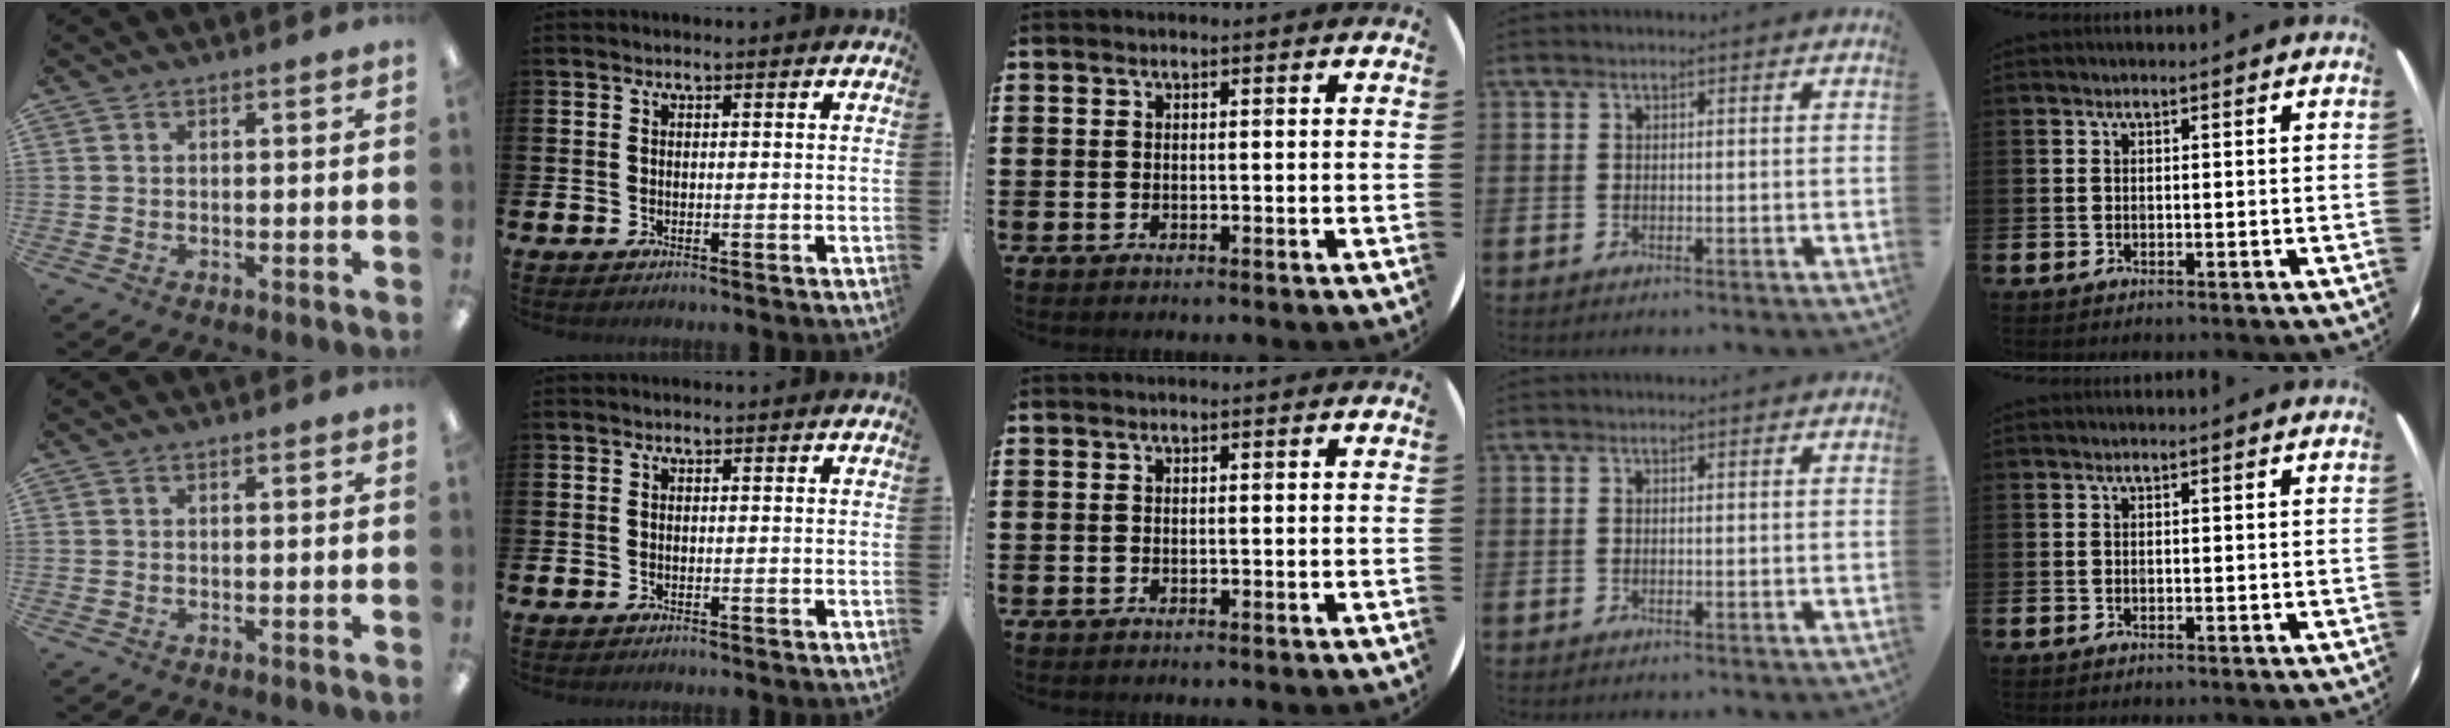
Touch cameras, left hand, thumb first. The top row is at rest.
{}